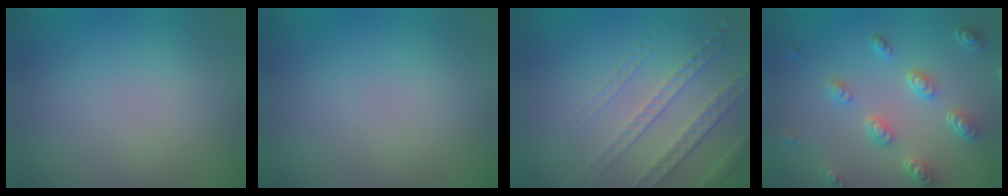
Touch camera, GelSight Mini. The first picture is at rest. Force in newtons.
{"total": 0.0}
{"total": 5.0, "press": 3.2, "slide": 3.9}
{"total": 4.7, "press": 3.5, "slide": 3.1}